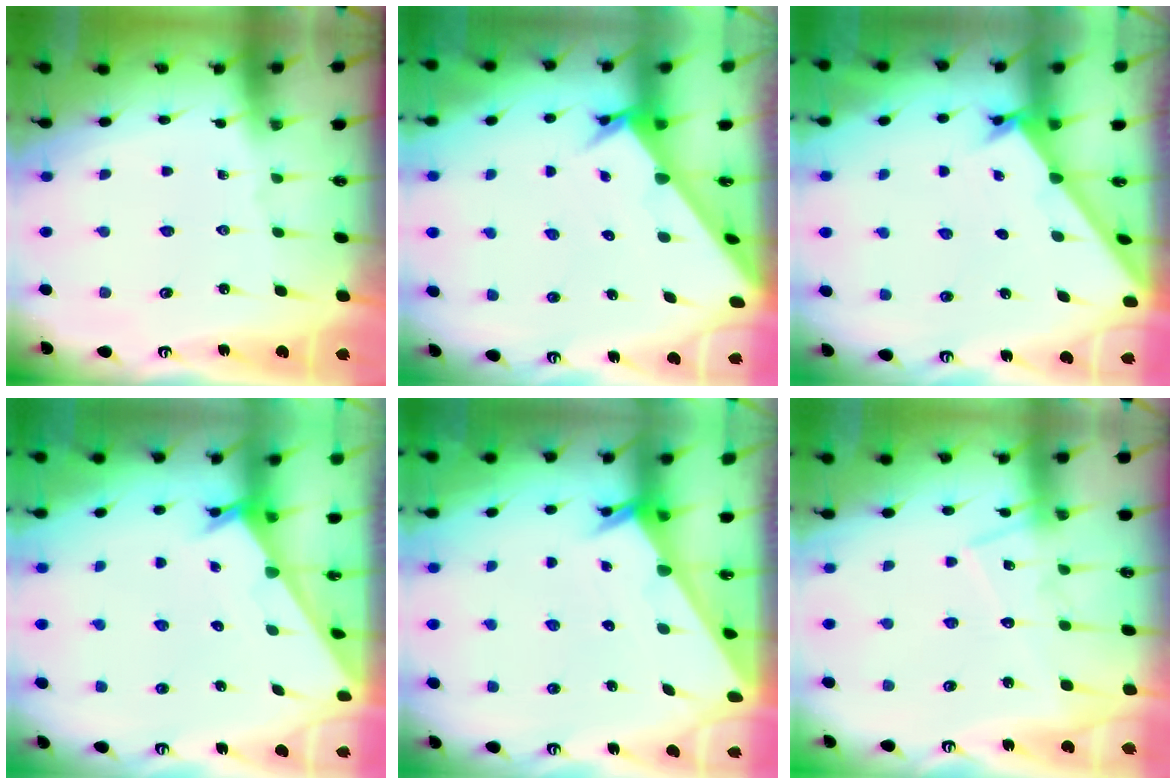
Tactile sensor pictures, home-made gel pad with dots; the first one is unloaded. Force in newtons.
{"total": 3.2, "press": 3.1, "slide": 0.2}
{"total": 1.8, "press": 1.8, "slide": 0.2}
{"total": 2.1, "press": 2.1, "slide": 0.1}
{"total": 2.0, "press": 2.0, "slide": 0.0}
{"total": 12.3, "press": 12.3, "slide": 1.0}